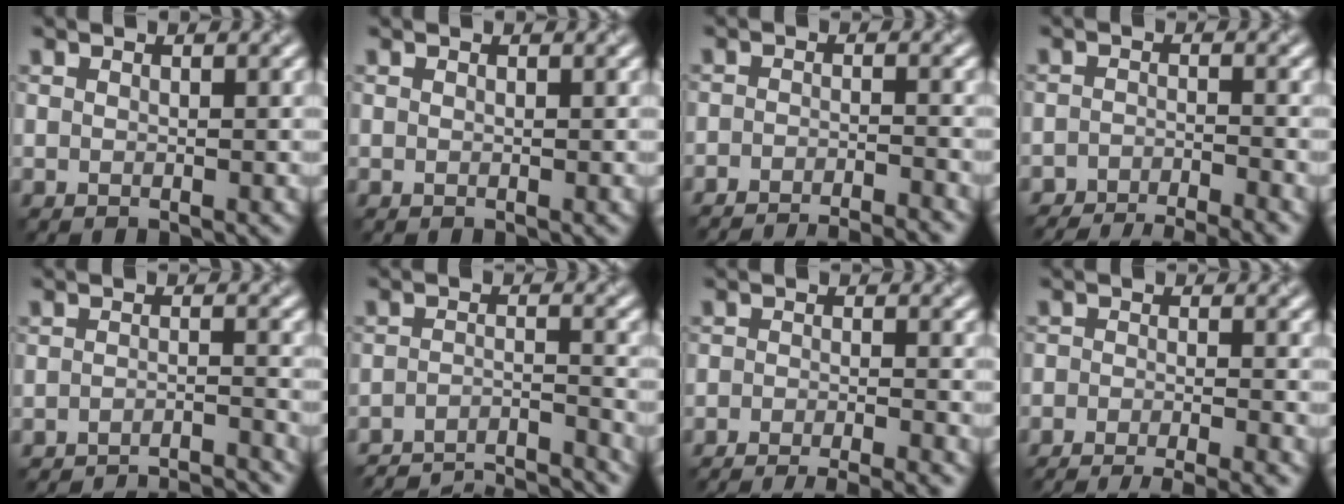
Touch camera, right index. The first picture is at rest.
{"total": 0.0}
{"total": 8.0, "force": [-7.5, 1.4, 2.5], "torque": [-0.022, 0.002, -0.100]}
{"total": 7.1, "force": [-6.6, 1.2, 2.4], "torque": [-0.038, -0.016, -0.102]}
{"total": 8.7, "force": [-8.4, 1.0, 1.8], "torque": [-0.017, 0.008, -0.114]}
{"total": 12.1, "force": [-11.5, 2.3, 3.1], "torque": [-0.045, -0.014, -0.152]}
{"total": 8.1, "force": [-7.2, 1.9, 3.3], "torque": [-0.035, -0.007, -0.090]}
{"total": 9.0, "force": [-7.9, 2.3, 3.6], "torque": [-0.042, -0.011, -0.099]}